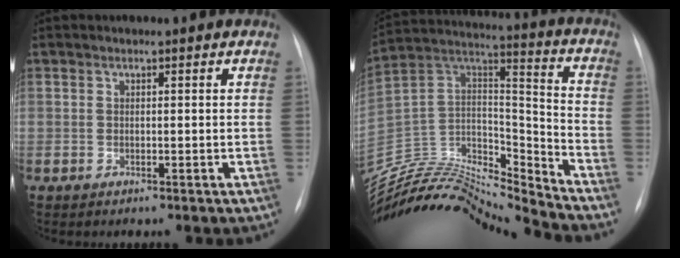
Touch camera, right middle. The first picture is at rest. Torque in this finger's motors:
{"motor_torque": [0.73, -1.41, -0.08, 0.04]}